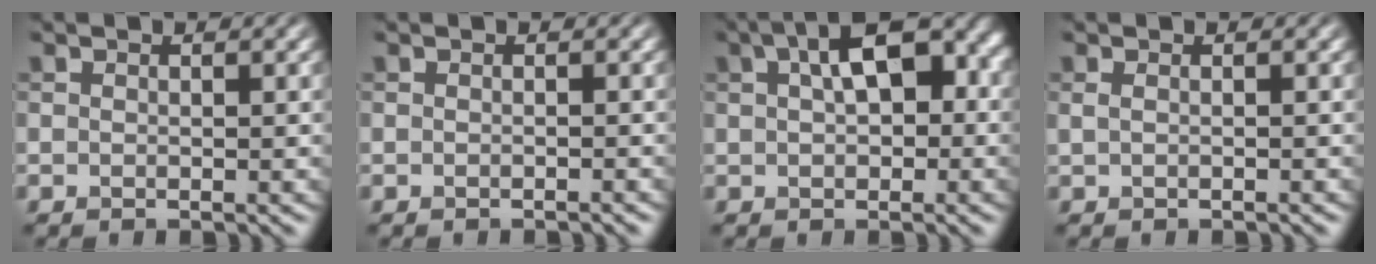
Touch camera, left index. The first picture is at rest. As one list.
[{"total": 0.6, "force": [-0.6, 0.0, 0.2], "torque": [0.000, 0.002, -0.009]}, {"total": 7.7, "force": [2.2, 3.8, 6.2], "torque": [-0.097, 0.022, 0.030]}, {"total": 0.7, "force": [0.2, 0.2, 0.6], "torque": [-0.014, -0.001, 0.000]}]